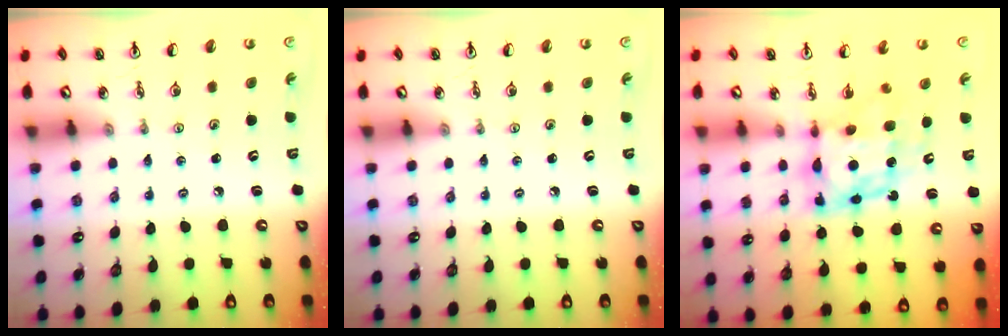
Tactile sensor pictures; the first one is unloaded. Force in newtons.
{"total": 0.0}
{"total": 8.7, "press": 8.7, "slide": 0.8}